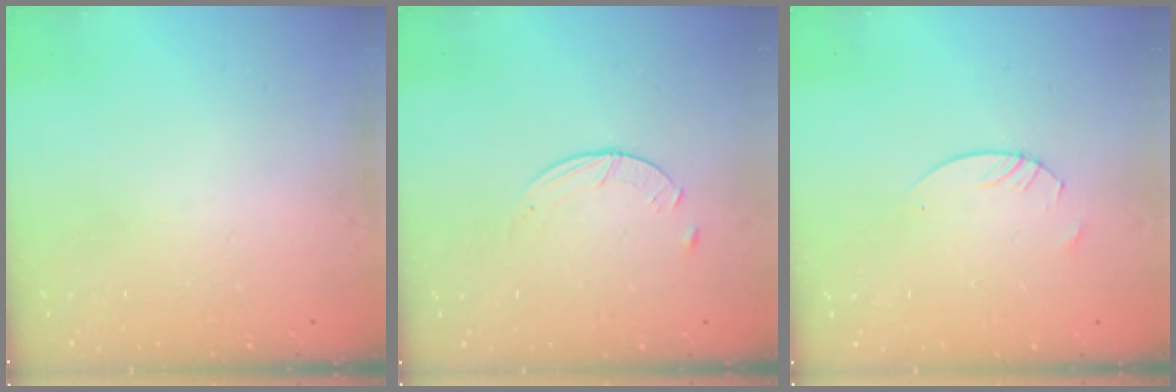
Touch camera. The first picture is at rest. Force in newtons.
{"total": 2.6, "press": 2.5, "slide": 0.3}
{"total": 2.4, "press": 2.4, "slide": 0.1}